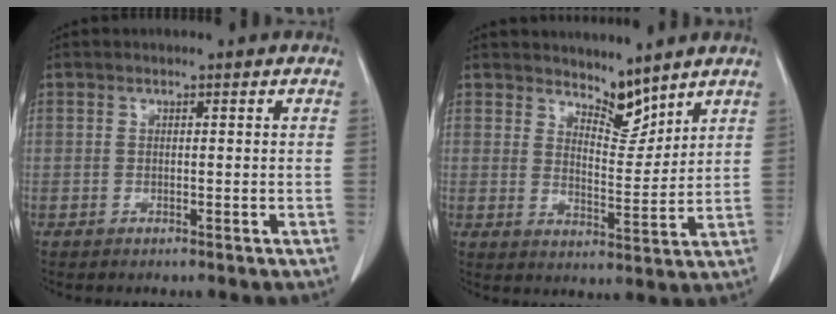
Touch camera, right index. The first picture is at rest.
{"total": 5.2, "force": [4.7, 1.4, 1.6], "torque": [-0.026, -0.009, 0.087]}